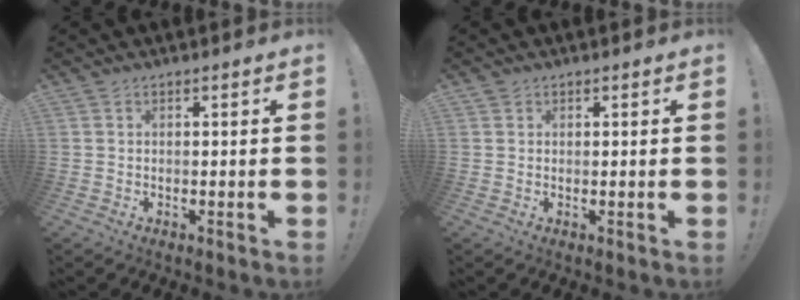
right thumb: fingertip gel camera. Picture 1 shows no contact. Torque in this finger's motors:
{"motor_torque": [0.09, -0.07, -0.06, 0.02, 0.00]}